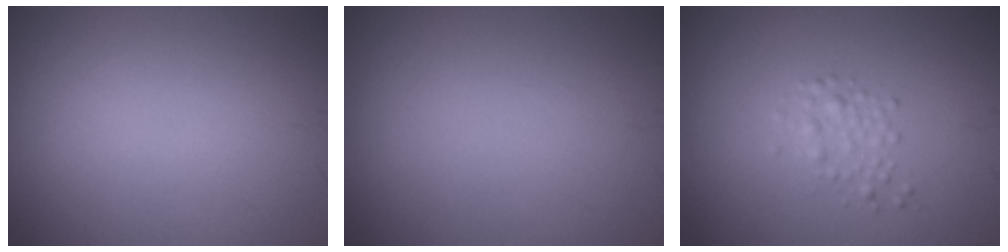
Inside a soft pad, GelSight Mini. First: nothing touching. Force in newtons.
{"total": 0.0}
{"total": 2.2, "press": 2.2, "slide": 0.1}